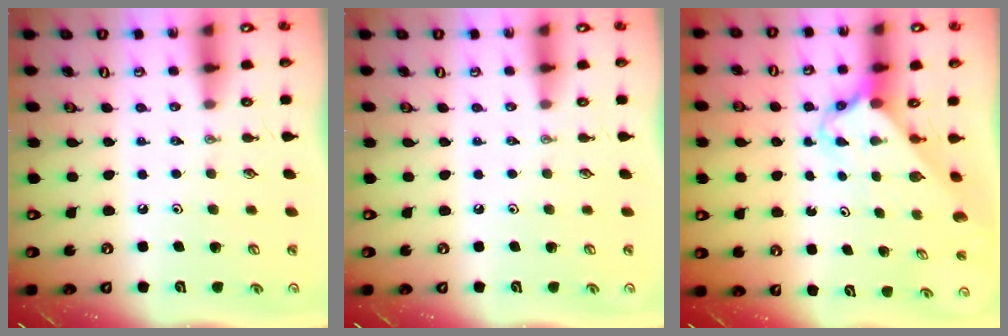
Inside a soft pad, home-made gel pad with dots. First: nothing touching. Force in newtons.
{"total": 0.0}
{"total": 2.5, "press": 2.5, "slide": 0.2}